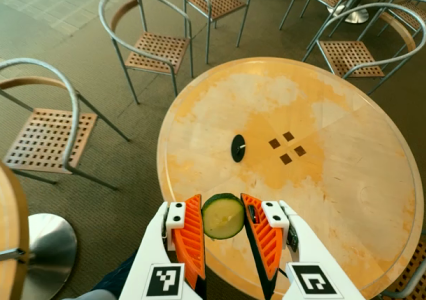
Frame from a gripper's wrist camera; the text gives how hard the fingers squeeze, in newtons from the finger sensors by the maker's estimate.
{"total": 9.4, "left": 9.8, "right": 9.1}